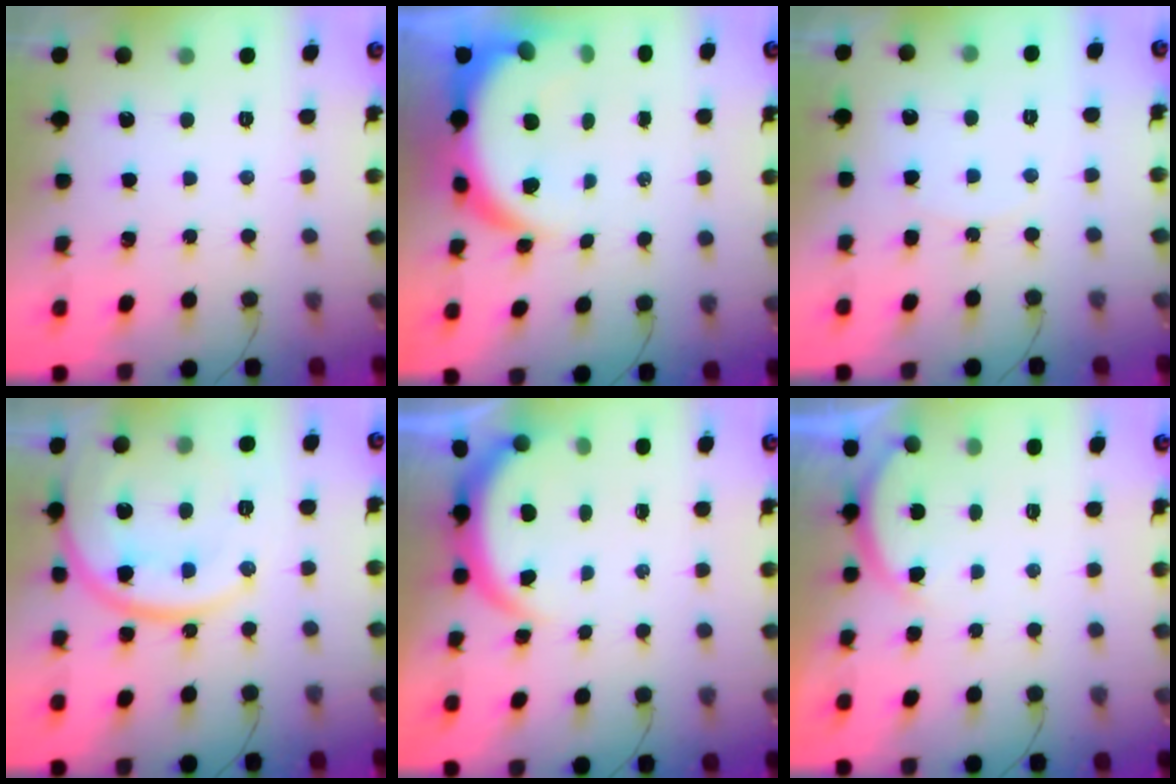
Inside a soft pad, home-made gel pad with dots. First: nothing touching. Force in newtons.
{"total": 9.6, "press": 9.6, "slide": 1.2}
{"total": 5.7, "press": 5.7, "slide": 0.7}
{"total": 19.1, "press": 19.0, "slide": 2.5}
{"total": 3.8, "press": 3.8, "slide": 0.3}
{"total": 2.6, "press": 2.5, "slide": 0.7}